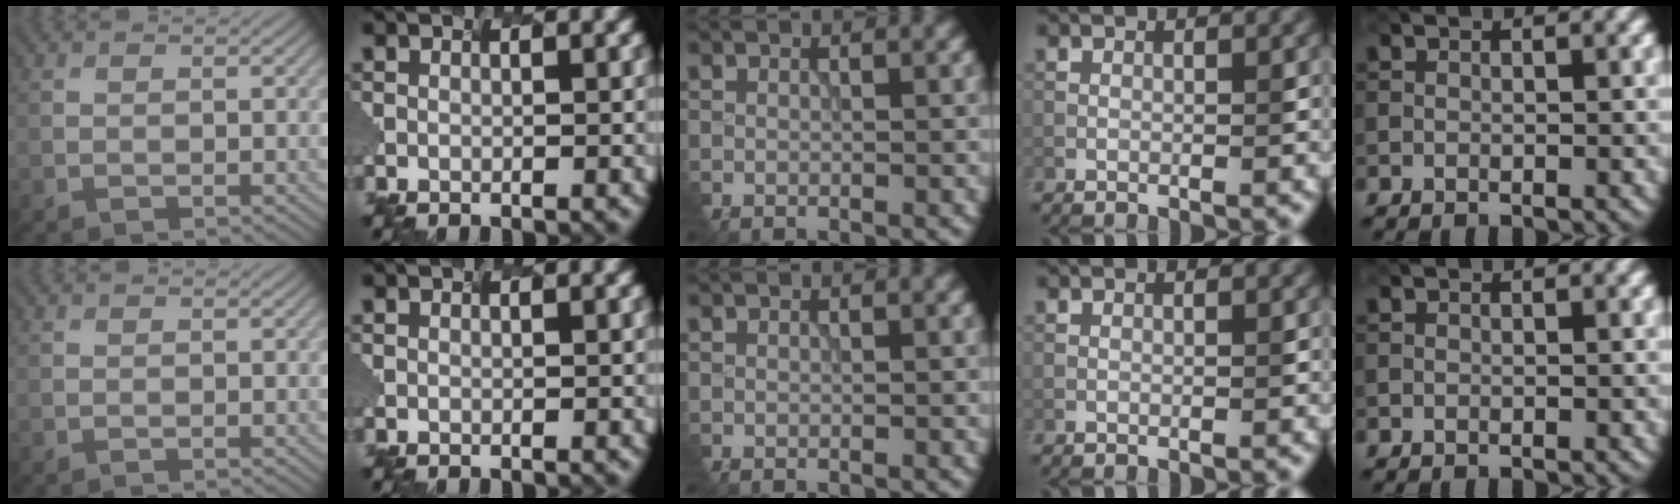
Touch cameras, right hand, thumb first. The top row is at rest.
{}